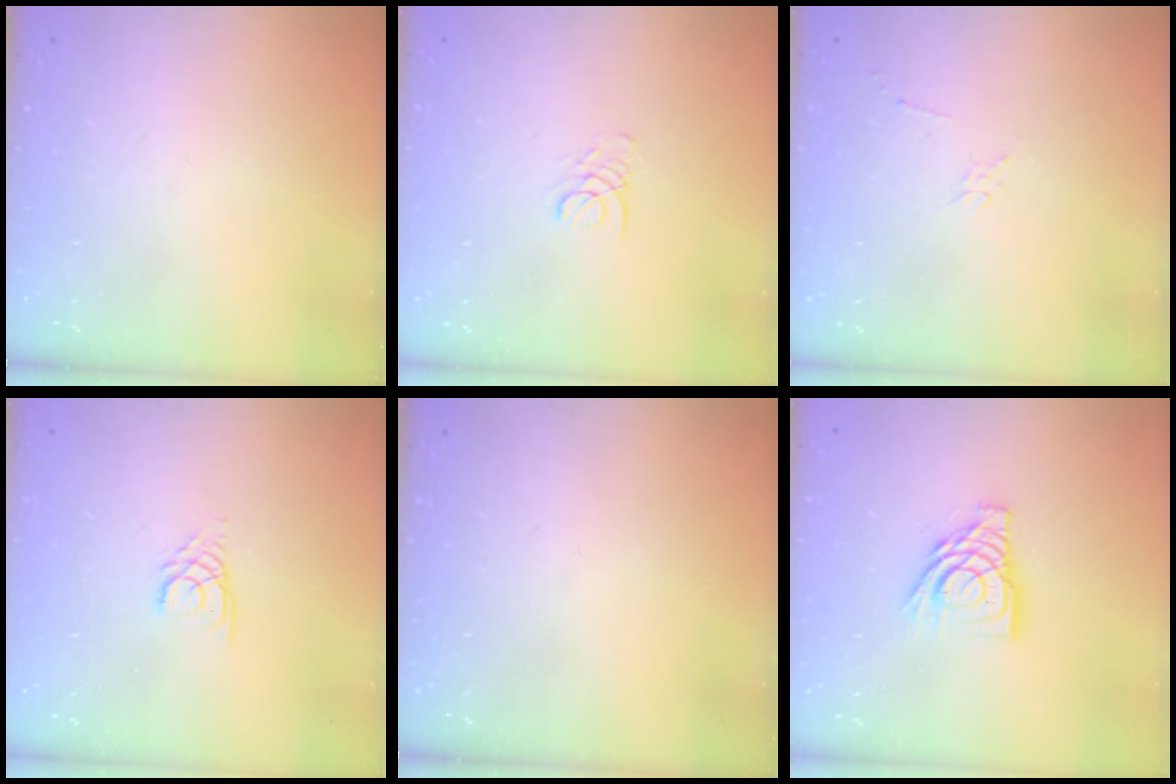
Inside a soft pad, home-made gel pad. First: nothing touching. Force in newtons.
{"total": 1.6, "press": 1.6, "slide": 0.1}
{"total": 2.3, "press": 2.3, "slide": 0.4}
{"total": 3.0, "press": 2.9, "slide": 0.3}
{"total": 0.0}
{"total": 12.9, "press": 12.8, "slide": 1.6}